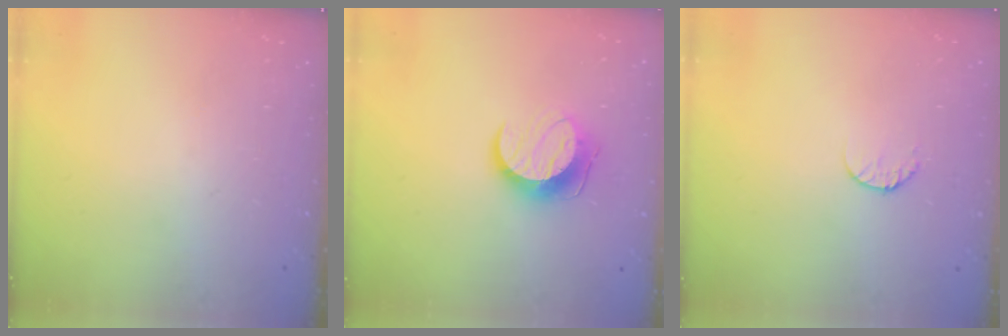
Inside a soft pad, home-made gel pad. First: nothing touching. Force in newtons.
{"total": 10.4, "press": 10.4, "slide": 0.2}
{"total": 6.0, "press": 6.0, "slide": 0.6}